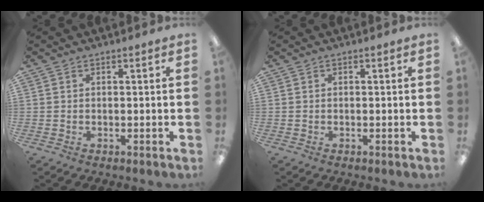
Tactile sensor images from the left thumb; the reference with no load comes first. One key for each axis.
{"total": 0.0}